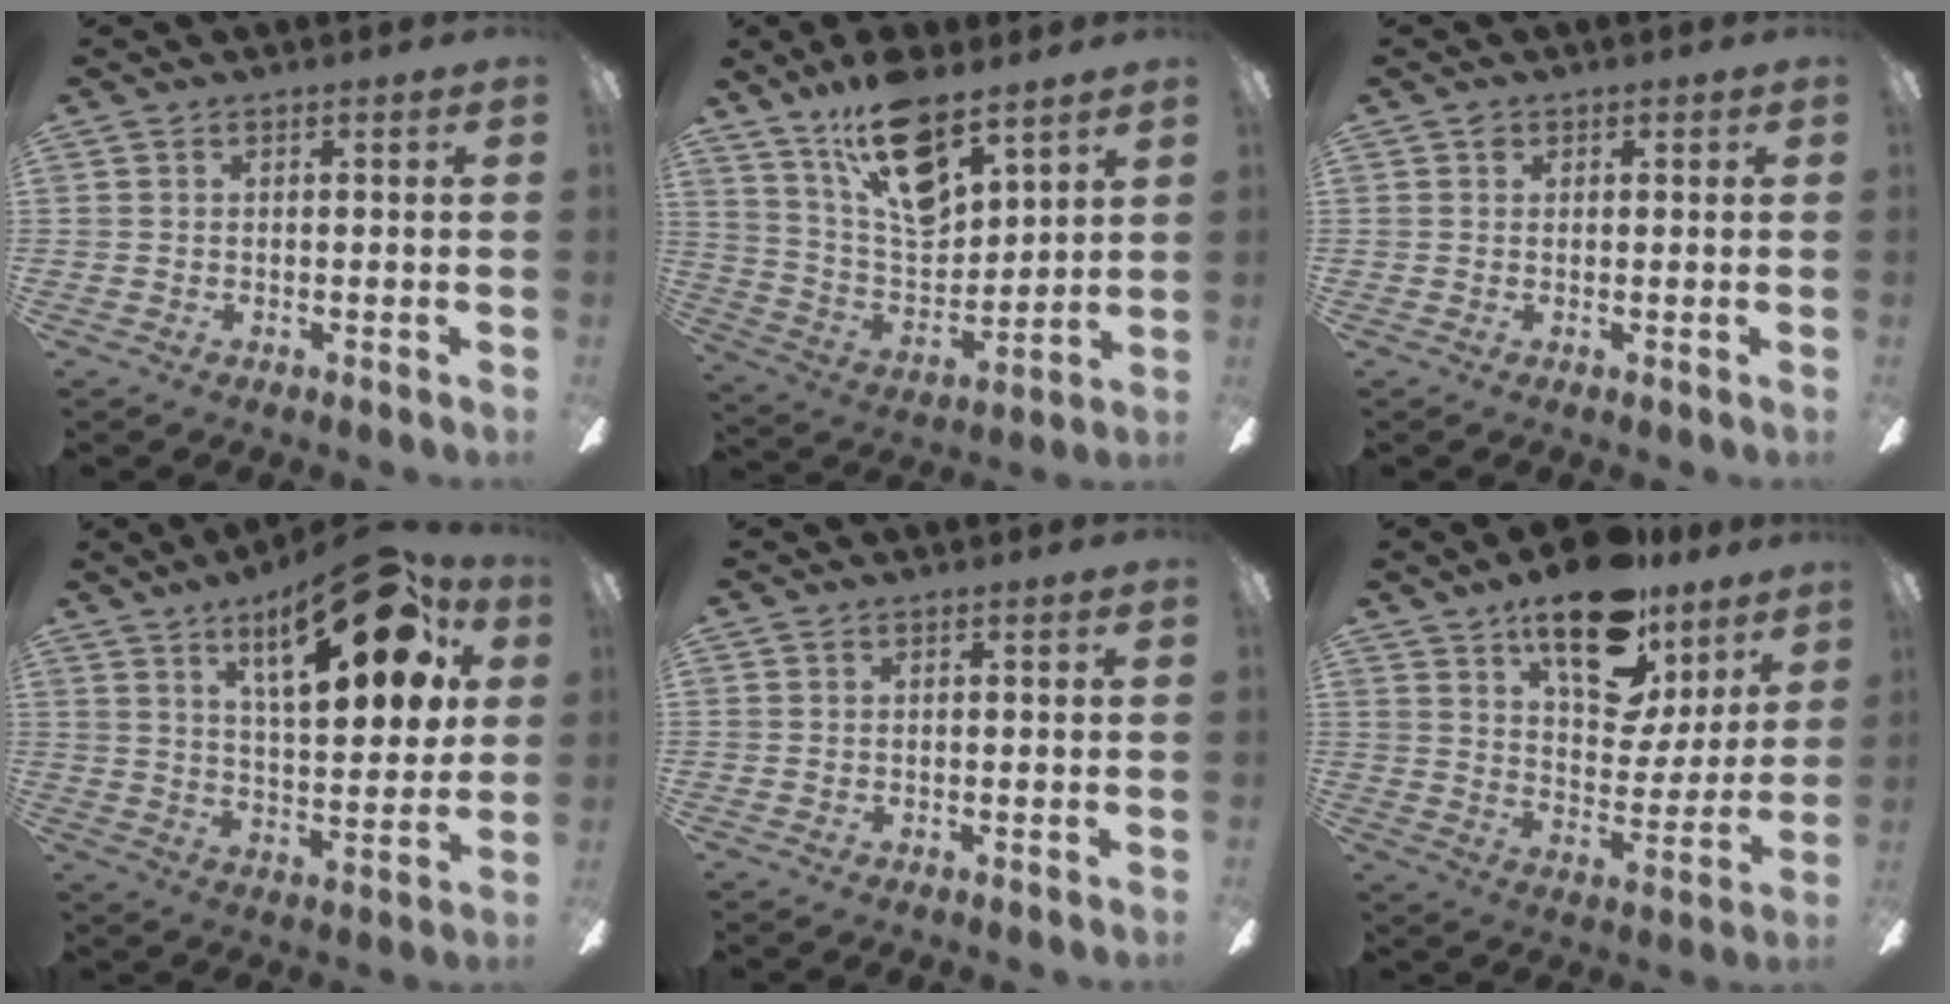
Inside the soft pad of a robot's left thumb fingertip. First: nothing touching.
{"total": 17.4, "force": [12.0, 7.4, 10.2], "torque": [-0.189, -0.063, 0.216]}
{"total": 1.2, "force": [0.5, 0.9, 0.6], "torque": [-0.014, 0.005, 0.009]}
{"total": 23.5, "force": [12.0, 8.7, 18.2], "torque": [-0.262, -0.054, 0.183]}
{"total": 0.0}
{"total": 20.0, "force": [13.4, 9.2, 11.7], "torque": [-0.175, -0.076, 0.228]}